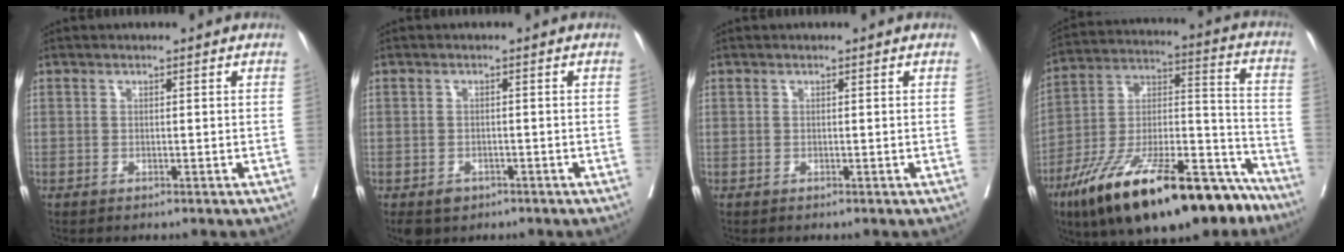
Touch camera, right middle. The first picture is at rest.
{"total": 3.2, "force": [-1.9, 2.3, 1.1], "torque": [-0.015, 0.000, -0.024]}
{"total": 0.0}
{"total": 28.0, "force": [-19.5, 7.3, 18.8], "torque": [-0.279, 0.002, -0.322]}